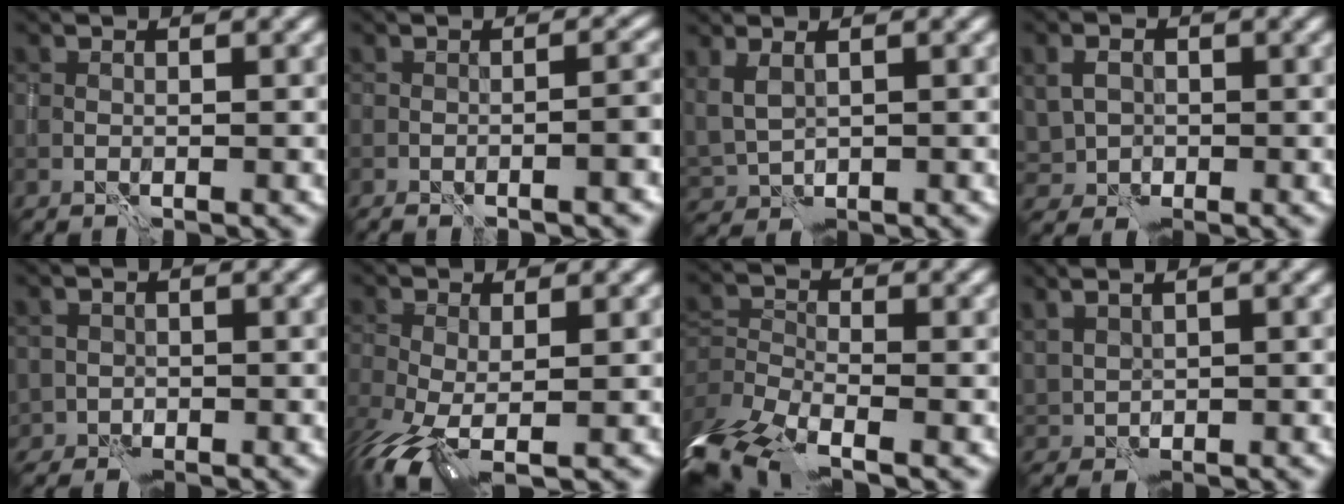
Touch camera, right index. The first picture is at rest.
{"total": 3.6, "force": [-1.8, 1.0, 3.0], "torque": [-0.011, 0.024, -0.027]}
{"total": 2.6, "force": [0.9, 1.6, 1.8], "torque": [-0.041, -0.006, 0.033]}
{"total": 2.3, "force": [0.1, 2.2, 0.9], "torque": [-0.012, -0.002, 0.003]}
{"total": 1.5, "force": [-0.6, 1.4, -0.1], "torque": [0.014, -0.007, -0.014]}
{"total": 4.6, "force": [-1.6, 2.1, 3.8], "torque": [-0.088, -0.019, -0.034]}
{"total": 8.0, "force": [-5.8, 3.4, 4.3], "torque": [-0.077, -0.019, -0.099]}
{"total": 2.1, "force": [1.8, 0.6, 0.8], "torque": [-0.018, 0.001, 0.044]}